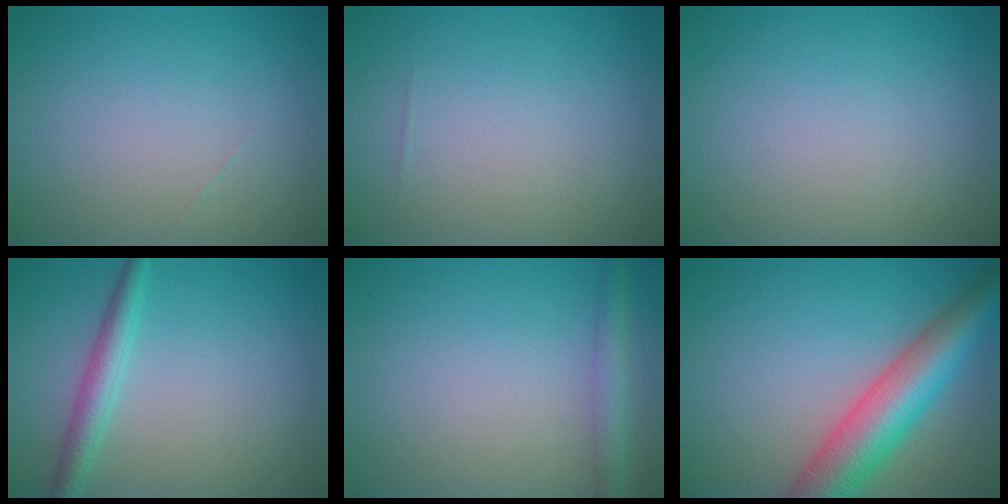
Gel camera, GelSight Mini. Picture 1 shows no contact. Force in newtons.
{"total": 0.0}
{"total": 0.0}
{"total": 2.7, "press": 2.7, "slide": 0.1}
{"total": 2.4, "press": 2.4, "slide": 0.1}
{"total": 8.4, "press": 8.4, "slide": 0.4}